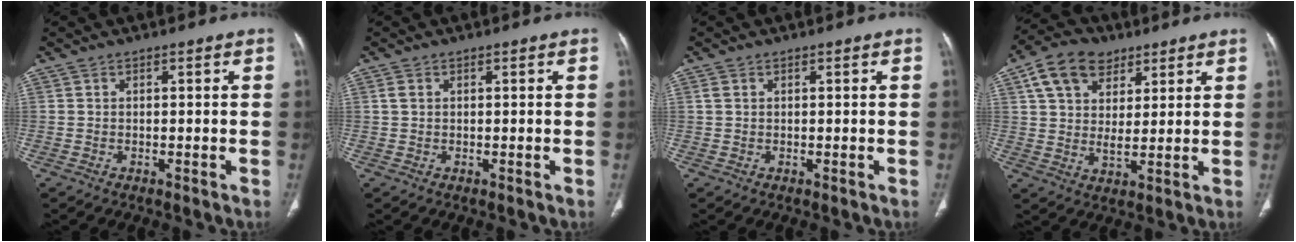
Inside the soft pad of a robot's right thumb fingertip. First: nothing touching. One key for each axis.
{"total": 1.1, "fx": 0.3, "fy": 0.7, "fz": 0.7, "tx": -0.017, "ty": 0.005, "tz": 0.008}
{"total": 0.8, "fx": 0.3, "fy": 0.5, "fz": 0.5, "tx": -0.012, "ty": 0.006, "tz": 0.007}
{"total": 11.7, "fx": 5.8, "fy": 7.6, "fz": 6.8, "tx": -0.103, "ty": -0.010, "tz": 0.103}